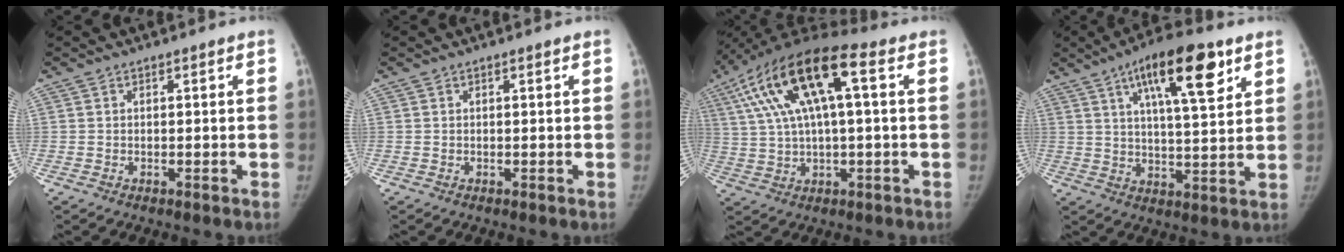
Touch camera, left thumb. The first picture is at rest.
{"total": 0.0}
{"total": 18.9, "force": [5.5, 6.5, 16.9], "torque": [-0.331, 0.031, 0.092]}
{"total": 15.5, "force": [7.8, 4.5, 12.6], "torque": [-0.179, -0.026, 0.123]}